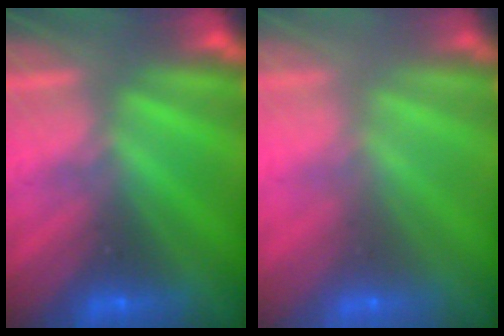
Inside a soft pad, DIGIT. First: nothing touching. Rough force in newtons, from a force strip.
{"total": 7.7}